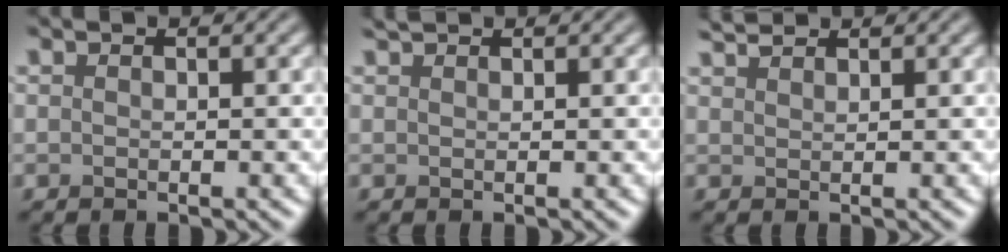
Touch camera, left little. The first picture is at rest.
{"total": 0.9, "force": [0.8, 0.0, 0.2], "torque": [-0.001, 0.002, 0.015]}
{"total": 1.7, "force": [1.7, 0.2, 0.4], "torque": [-0.007, 0.006, 0.031]}